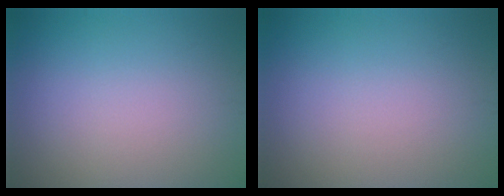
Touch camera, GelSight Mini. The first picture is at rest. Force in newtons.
{"total": 0.0}